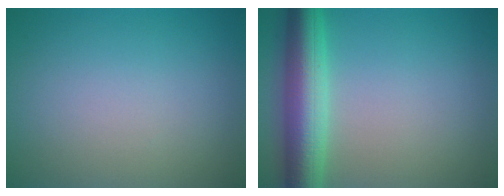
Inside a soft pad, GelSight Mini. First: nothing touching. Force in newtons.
{"total": 6.6, "press": 6.6, "slide": 0.1}